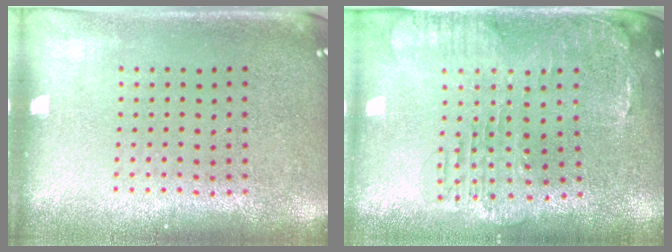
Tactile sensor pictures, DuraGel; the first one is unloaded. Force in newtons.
{"total": 1.5, "press": 1.4, "slide": 0.4}